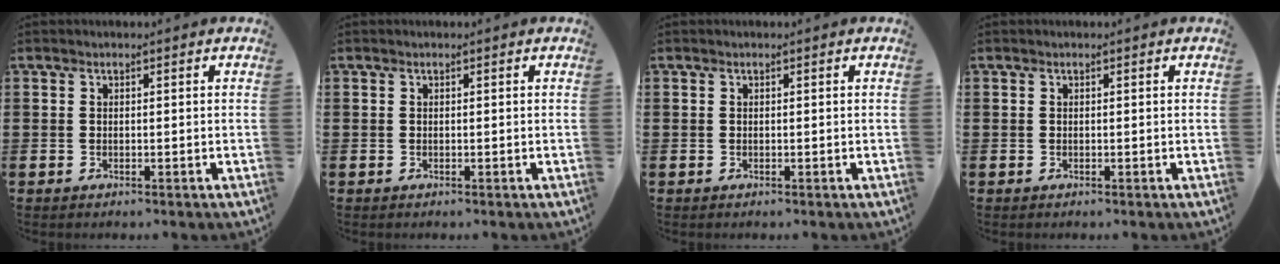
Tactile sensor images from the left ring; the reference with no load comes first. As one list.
[{"total": 0.0}, {"total": 0.0}, {"total": 0.0}]